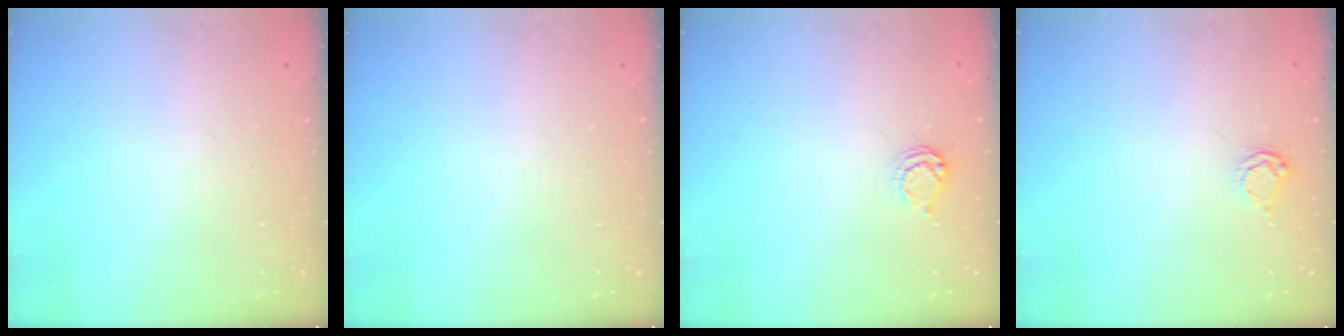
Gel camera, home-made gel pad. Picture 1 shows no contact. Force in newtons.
{"total": 0.0}
{"total": 4.9, "press": 4.9, "slide": 0.7}
{"total": 2.3, "press": 2.3, "slide": 0.2}